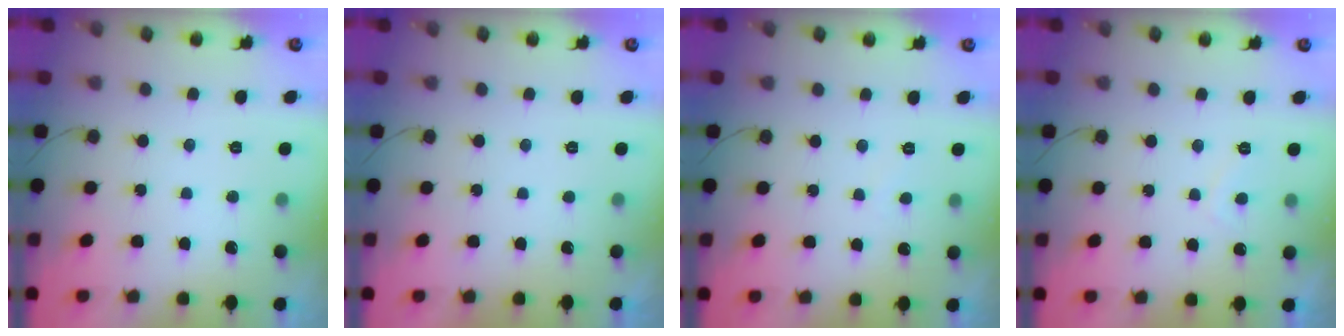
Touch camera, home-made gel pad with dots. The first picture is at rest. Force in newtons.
{"total": 2.2, "press": 2.2, "slide": 0.3}
{"total": 1.6, "press": 1.5, "slide": 0.4}
{"total": 1.5, "press": 1.3, "slide": 0.7}